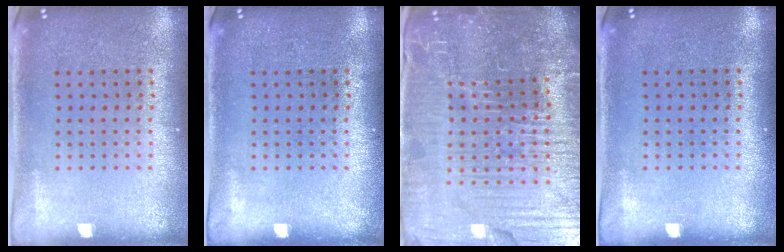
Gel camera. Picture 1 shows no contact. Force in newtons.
{"total": 0.0}
{"total": 7.0, "press": 6.3, "slide": 3.2}
{"total": 0.0}